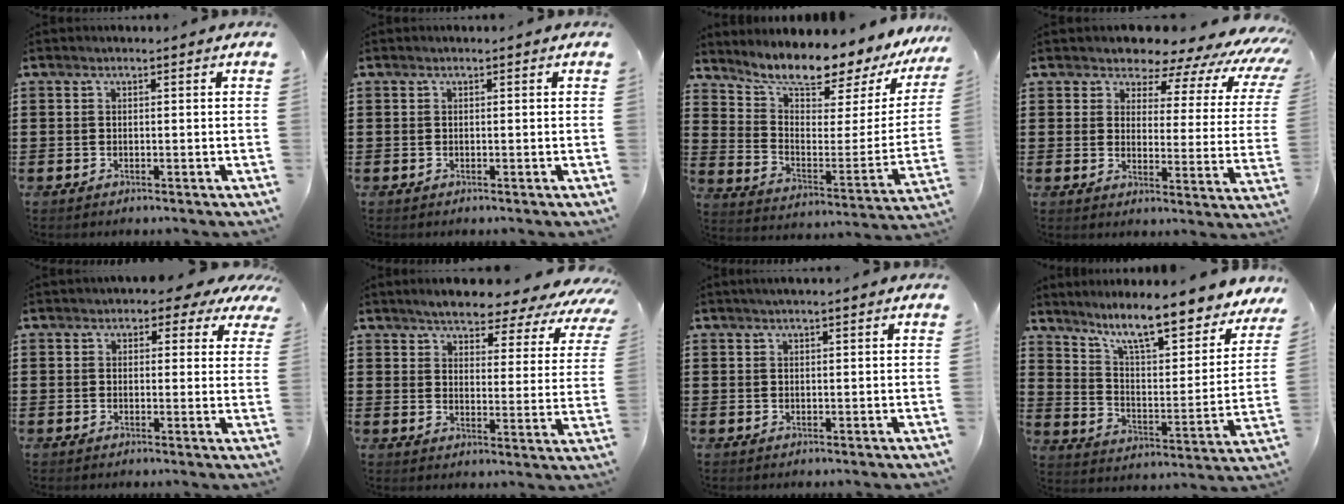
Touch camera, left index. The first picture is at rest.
{"total": 0.0}
{"total": 8.2, "force": [7.5, 0.8, 3.1], "torque": [-0.075, -0.072, 0.119]}
{"total": 6.8, "force": [6.0, 2.5, 2.2], "torque": [-0.058, -0.042, 0.101]}
{"total": 2.7, "force": [1.6, 1.9, 1.1], "torque": [-0.018, 0.001, 0.023]}
{"total": 5.1, "force": [4.8, 0.6, 1.3], "torque": [-0.044, -0.036, 0.078]}
{"total": 0.9, "force": [0.5, 0.0, 0.7], "torque": [-0.014, 0.001, 0.009]}
{"total": 10.6, "force": [8.7, 1.2, 6.0], "torque": [-0.130, -0.056, 0.145]}